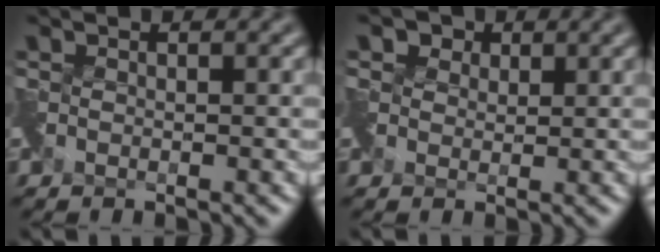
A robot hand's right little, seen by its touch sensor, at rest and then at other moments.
{"total": 1.6, "force": [0.4, 1.4, -0.5], "torque": [0.007, 0.003, 0.009]}